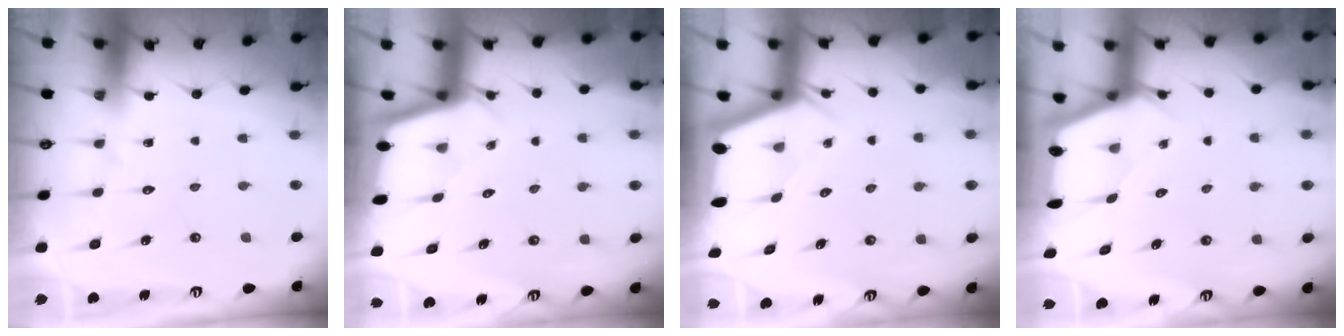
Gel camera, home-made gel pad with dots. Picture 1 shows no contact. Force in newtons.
{"total": 1.9, "press": 1.9, "slide": 0.1}
{"total": 2.1, "press": 2.1, "slide": 0.3}
{"total": 2.4, "press": 2.4, "slide": 0.3}